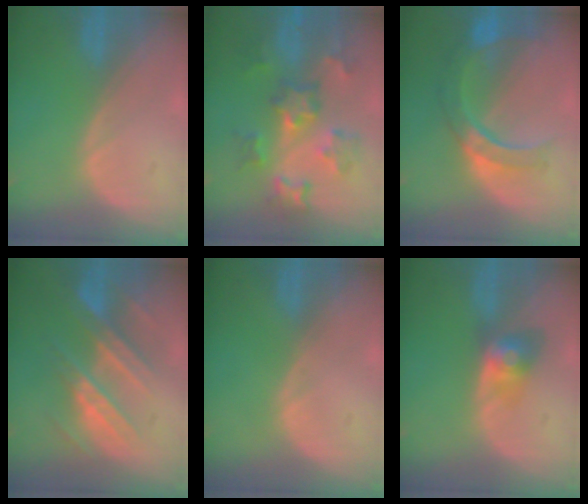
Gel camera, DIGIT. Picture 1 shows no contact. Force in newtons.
{"total": 8.1, "press": 7.8, "slide": 2.2}
{"total": 8.9, "press": 7.9, "slide": 4.0}
{"total": 8.9, "press": 7.8, "slide": 4.4}
{"total": 0.0}
{"total": 4.0, "press": 4.0, "slide": 0.3}